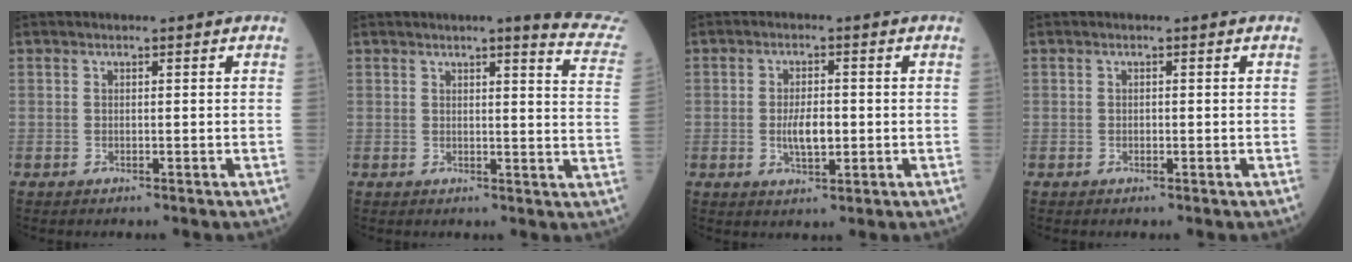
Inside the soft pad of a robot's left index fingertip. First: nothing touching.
{"total": 10.0, "force": [9.1, -0.3, 4.1], "torque": [-0.034, -0.059, 0.072]}
{"total": 4.4, "force": [-0.9, 1.7, 3.9], "torque": [-0.076, -0.007, -0.014]}
{"total": 0.6, "force": [-0.5, 0.3, 0.2], "torque": [-0.004, -0.003, -0.009]}